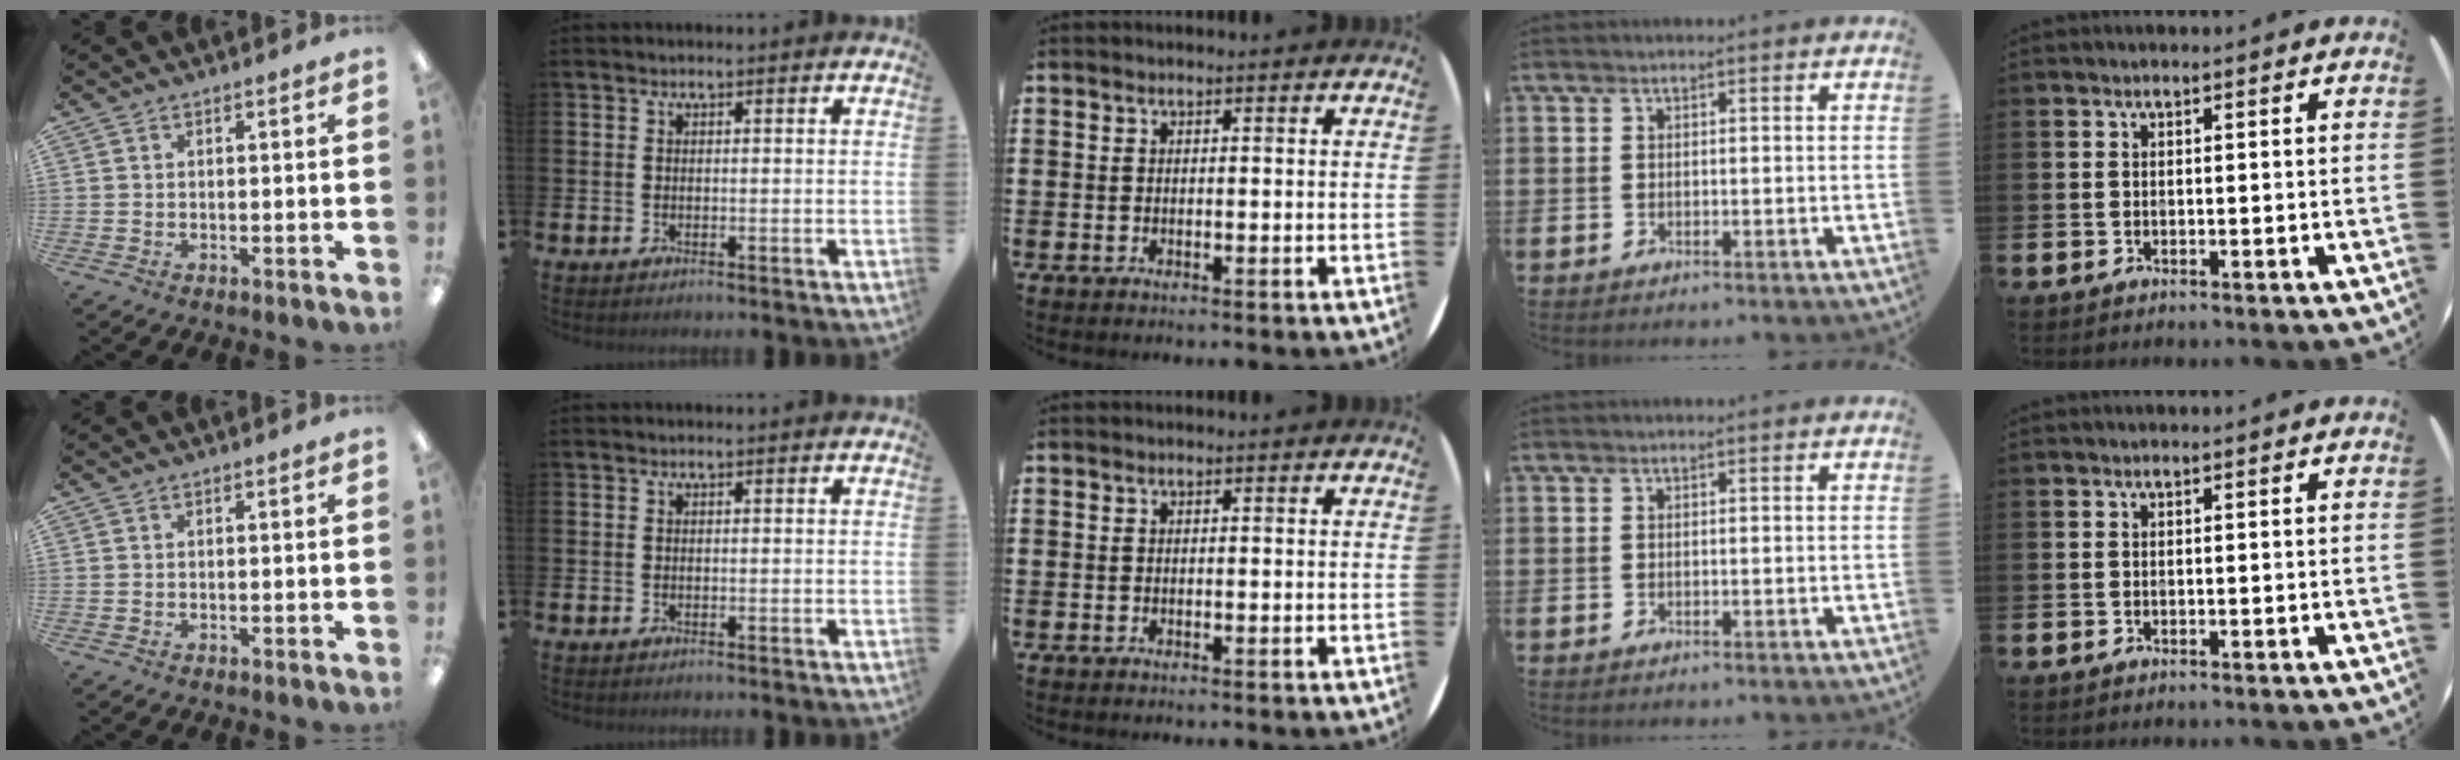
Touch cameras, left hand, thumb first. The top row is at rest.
{}